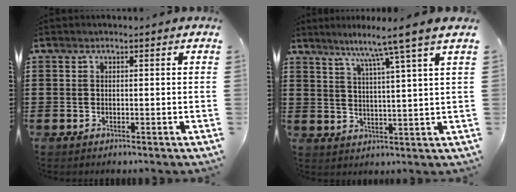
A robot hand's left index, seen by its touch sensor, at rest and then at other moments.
{"total": 6.6, "force": [5.0, -1.7, 4.0], "torque": [-0.089, -0.027, 0.075]}